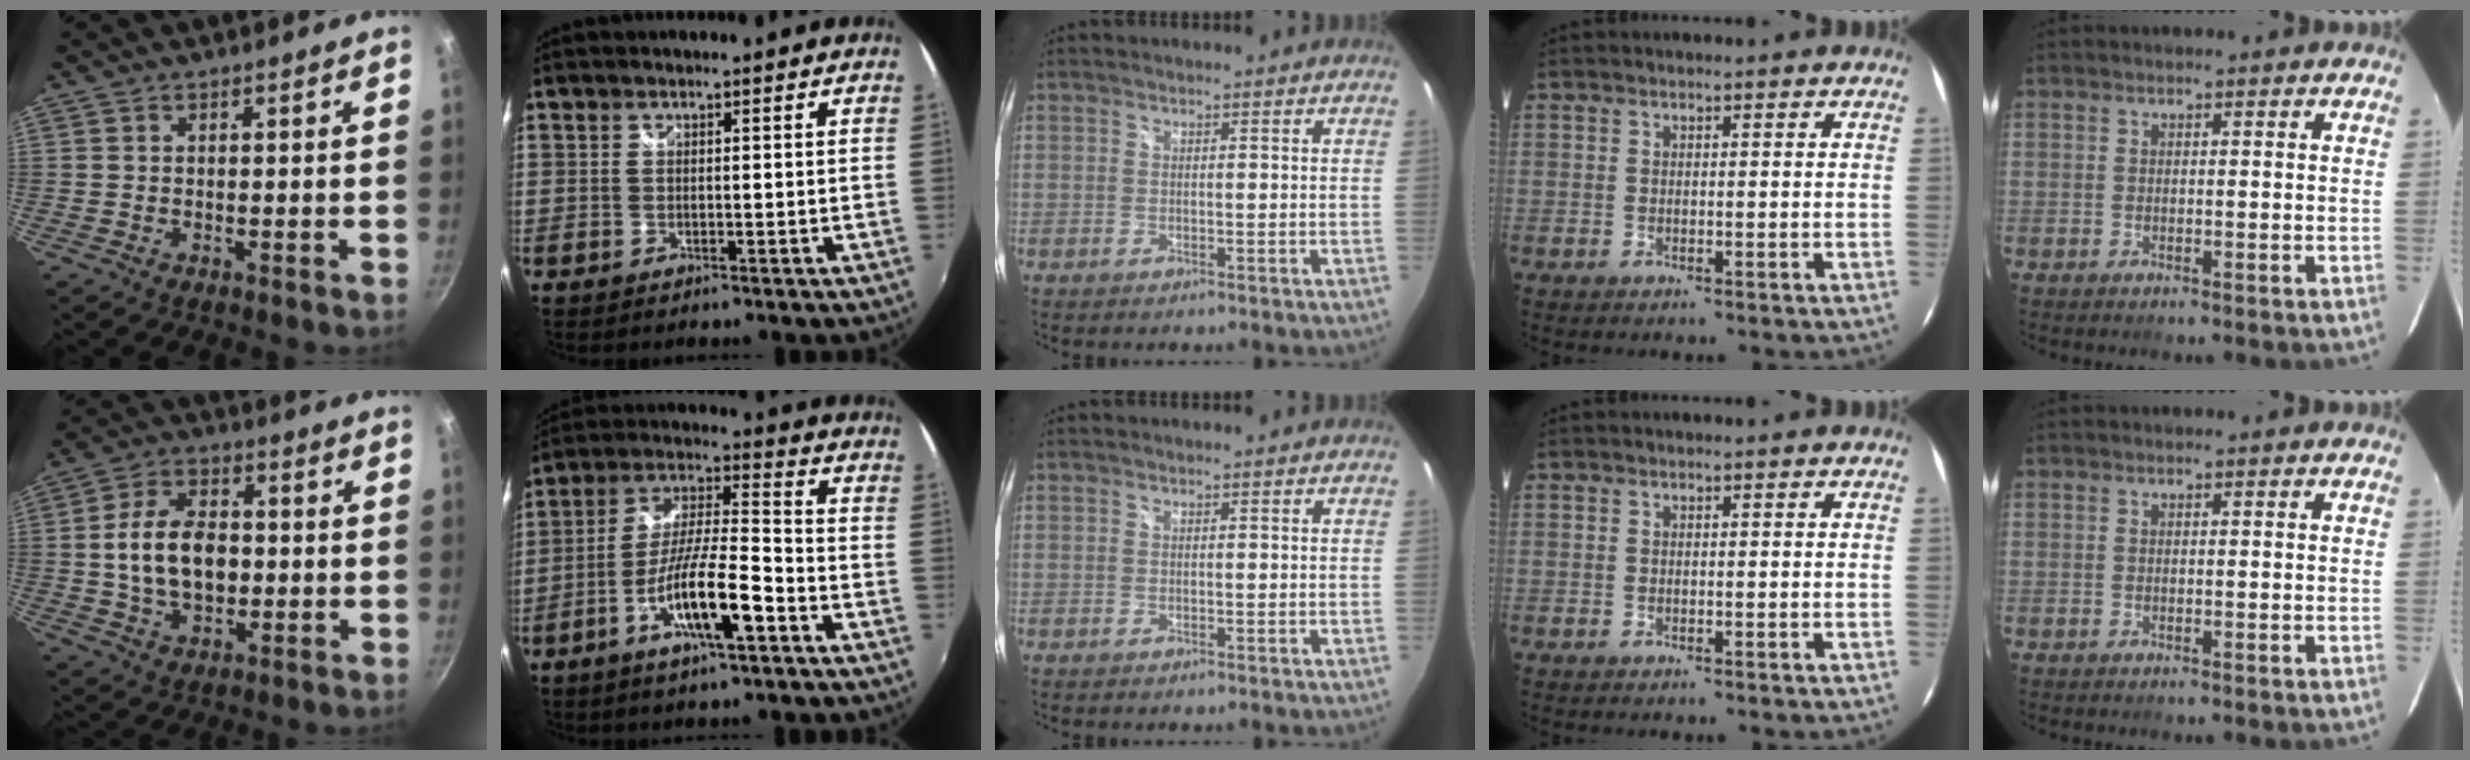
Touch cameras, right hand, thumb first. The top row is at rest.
{"thumb": {"total": 12.8, "force": [-0.3, 8.3, 9.8], "torque": [-0.156, 0.019, -0.009]}, "index": {"total": 12.9, "force": [-6.3, 2.0, 11.0], "torque": [-0.217, -0.004, -0.117]}}